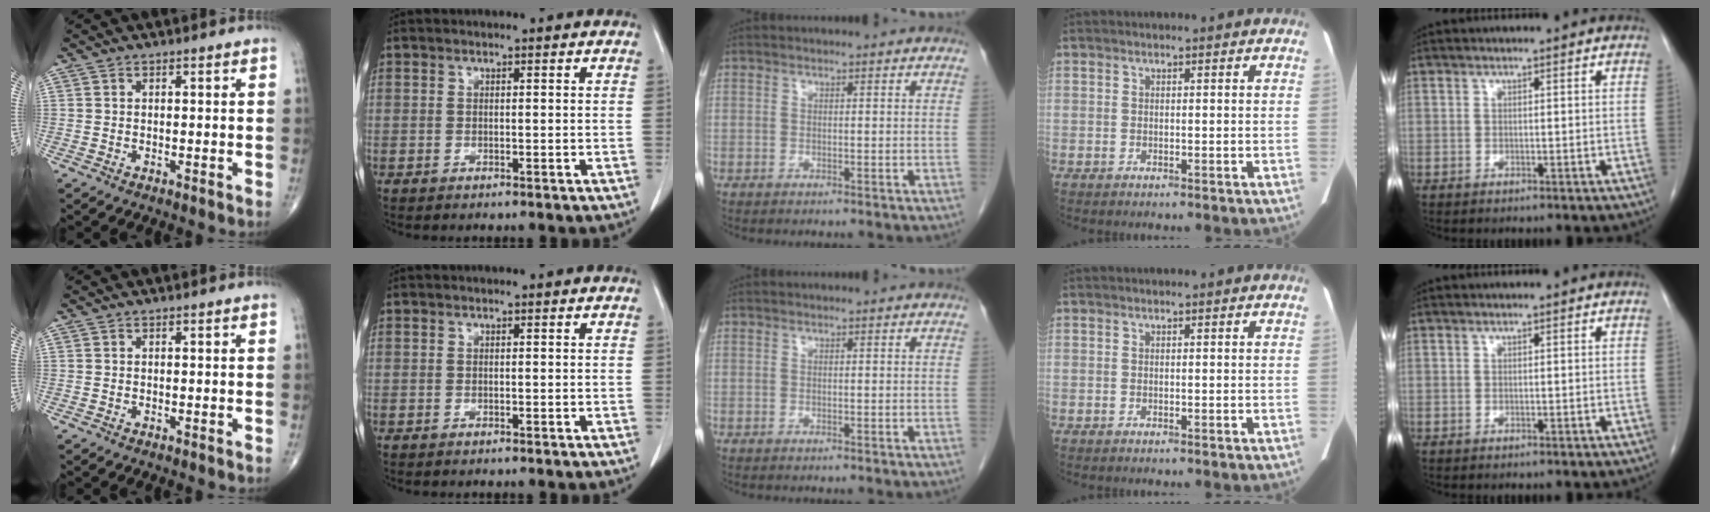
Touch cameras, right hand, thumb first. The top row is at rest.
{}